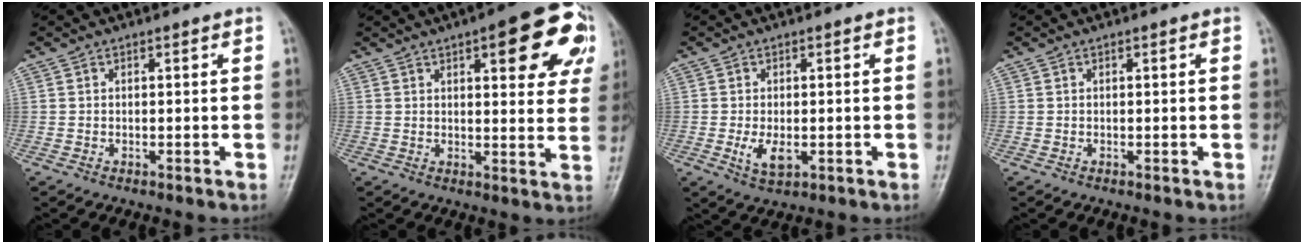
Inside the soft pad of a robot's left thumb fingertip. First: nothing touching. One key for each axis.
{"total": 16.3, "fx": 6.7, "fy": 5.7, "fz": 13.7, "tx": -0.131, "ty": -0.010, "tz": 0.073}
{"total": 4.9, "fx": -1.0, "fy": 2.4, "fz": 4.2, "tx": -0.075, "ty": 0.000, "tz": -0.013}
{"total": 0.6, "fx": 0.0, "fy": 0.1, "fz": 0.5, "tx": -0.011, "ty": 0.000, "tz": 0.001}